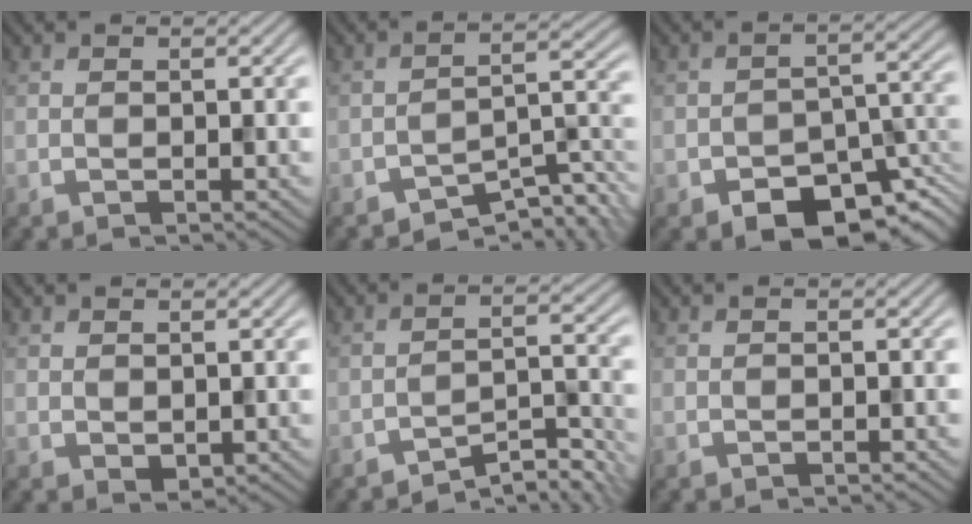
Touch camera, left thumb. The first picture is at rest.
{"total": 6.4, "force": [-5.0, 1.9, 3.5], "torque": [-0.040, 0.002, -0.087]}
{"total": 9.3, "force": [-5.8, 4.9, 5.3], "torque": [-0.070, -0.021, -0.093]}
{"total": 1.1, "force": [0.5, 0.8, 0.7], "torque": [-0.016, -0.005, 0.013]}
{"total": 5.3, "force": [-4.5, 1.1, 2.6], "torque": [-0.034, 0.007, -0.072]}
{"total": 0.0}